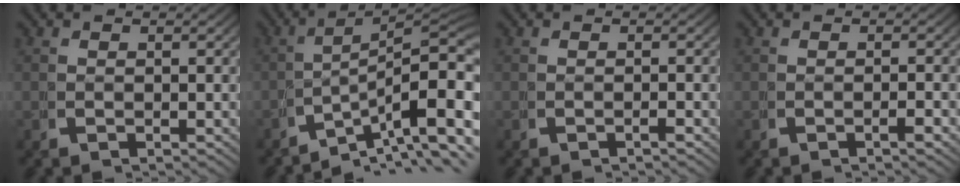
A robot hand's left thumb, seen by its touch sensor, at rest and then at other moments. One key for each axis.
{"total": 12.1, "fx": -2.8, "fy": 6.4, "fz": 9.9, "tx": -0.150, "ty": -0.037, "tz": -0.026}
{"total": 0.5, "fx": -0.5, "fy": -0.1, "fz": 0.2, "tx": -0.003, "ty": 0.004, "tz": -0.011}
{"total": 0.9, "fx": -0.5, "fy": 0.0, "fz": 0.7, "tx": -0.011, "ty": 0.005, "tz": -0.012}